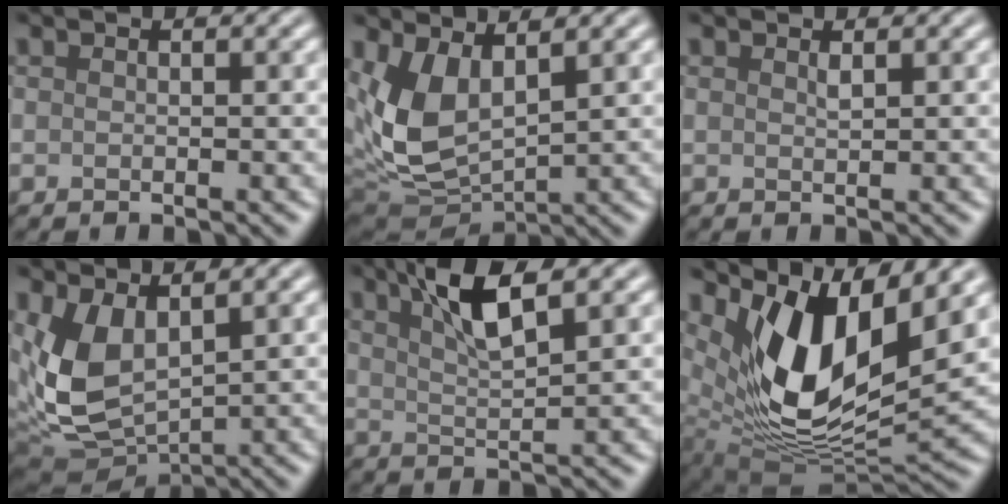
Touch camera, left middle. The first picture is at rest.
{"total": 6.9, "force": [1.6, 3.8, 5.6], "torque": [-0.135, -0.013, 0.036]}
{"total": 0.6, "force": [0.5, 0.1, 0.4], "torque": [-0.008, -0.001, 0.009]}
{"total": 7.0, "force": [1.4, 3.8, 5.6], "torque": [-0.135, -0.010, 0.028]}
{"total": 5.0, "force": [2.8, 1.1, 4.1], "torque": [-0.075, 0.006, 0.049]}
{"total": 11.4, "force": [4.8, 5.0, 9.0], "torque": [-0.163, -0.018, 0.100]}